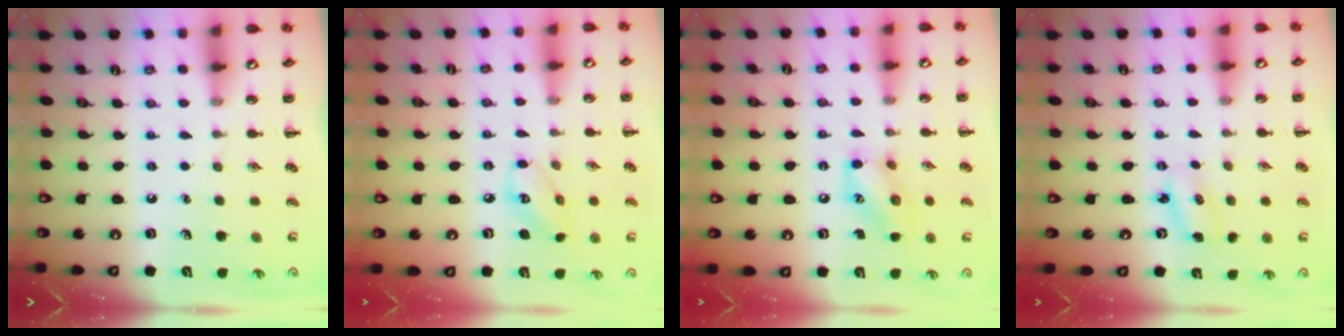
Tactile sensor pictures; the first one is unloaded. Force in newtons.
{"total": 6.6, "press": 6.6, "slide": 0.6}
{"total": 10.9, "press": 10.8, "slide": 1.2}
{"total": 2.8, "press": 2.8, "slide": 0.6}